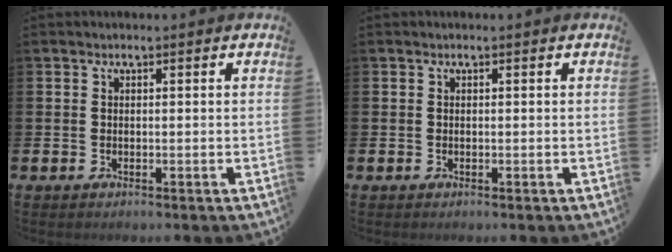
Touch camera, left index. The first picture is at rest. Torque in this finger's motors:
{"motor_torque": [-0.04, 0.10, -0.02, -0.01]}